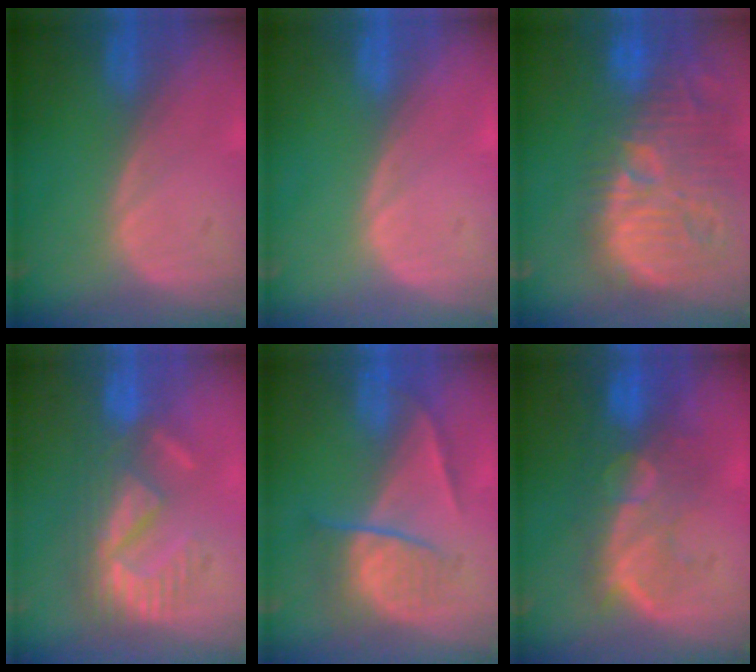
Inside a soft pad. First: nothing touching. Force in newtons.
{"total": 0.0}
{"total": 14.8, "press": 13.2, "slide": 6.8}
{"total": 9.2, "press": 8.0, "slide": 4.6}
{"total": 6.7, "press": 5.8, "slide": 3.4}
{"total": 9.9, "press": 8.6, "slide": 4.9}